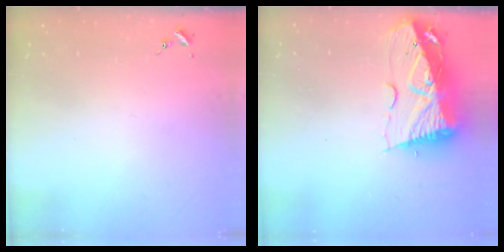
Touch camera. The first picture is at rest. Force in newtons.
{"total": 14.8, "press": 14.7, "slide": 1.8}